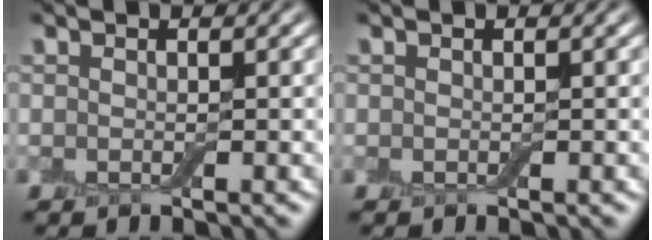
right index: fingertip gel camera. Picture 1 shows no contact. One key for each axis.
{"total": 0.0}